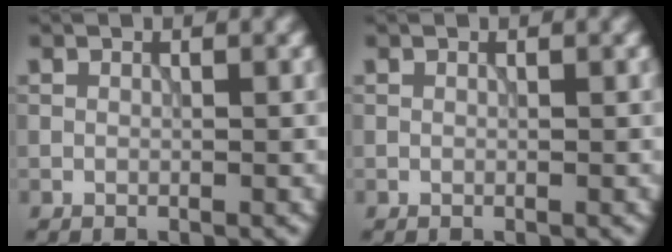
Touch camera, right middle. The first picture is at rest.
{"total": 0.0}